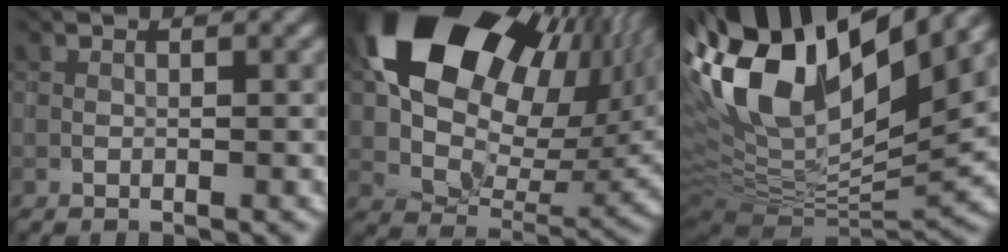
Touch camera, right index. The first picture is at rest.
{"total": 18.7, "force": [8.0, 12.0, 11.8], "torque": [-0.209, 0.018, 0.154]}
{"total": 15.6, "force": [7.1, 6.4, 12.4], "torque": [-0.245, 0.026, 0.121]}